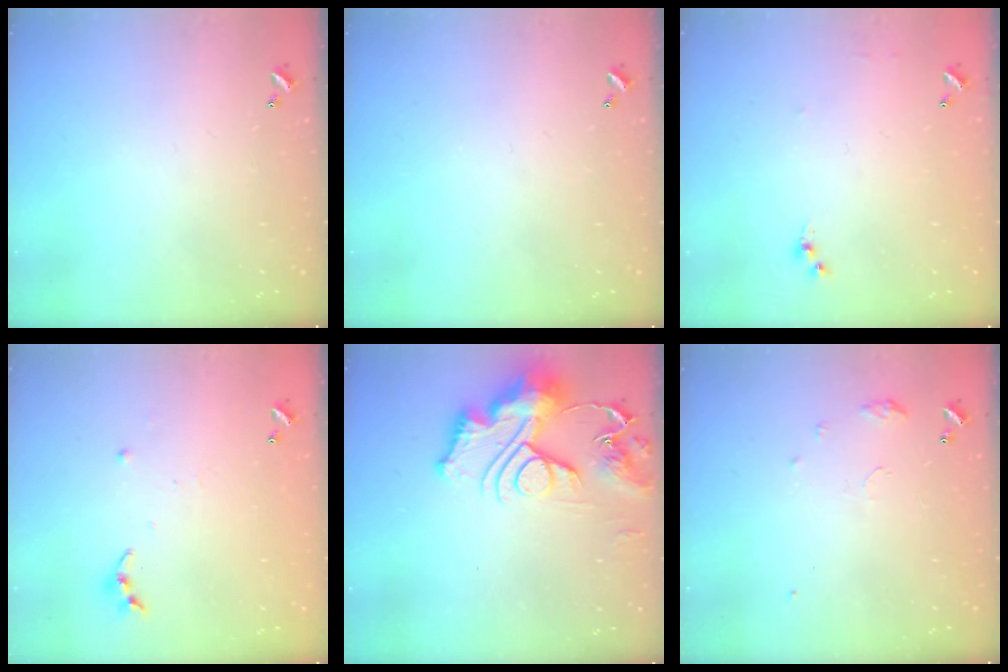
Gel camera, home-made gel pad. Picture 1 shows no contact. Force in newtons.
{"total": 0.0}
{"total": 4.8, "press": 4.7, "slide": 0.5}
{"total": 4.2, "press": 4.2, "slide": 0.2}
{"total": 15.3, "press": 15.2, "slide": 1.6}
{"total": 5.1, "press": 5.0, "slide": 0.6}